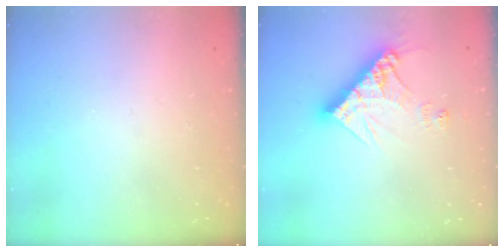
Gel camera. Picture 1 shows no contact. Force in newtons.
{"total": 13.2, "press": 13.1, "slide": 1.5}